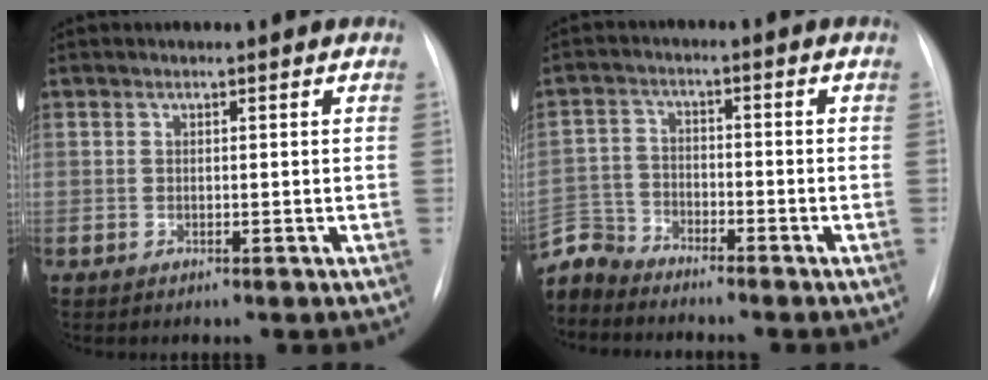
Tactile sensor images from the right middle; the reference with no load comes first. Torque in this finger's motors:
{"motor_torque": [0.71, -0.96, 0.03, 0.00]}